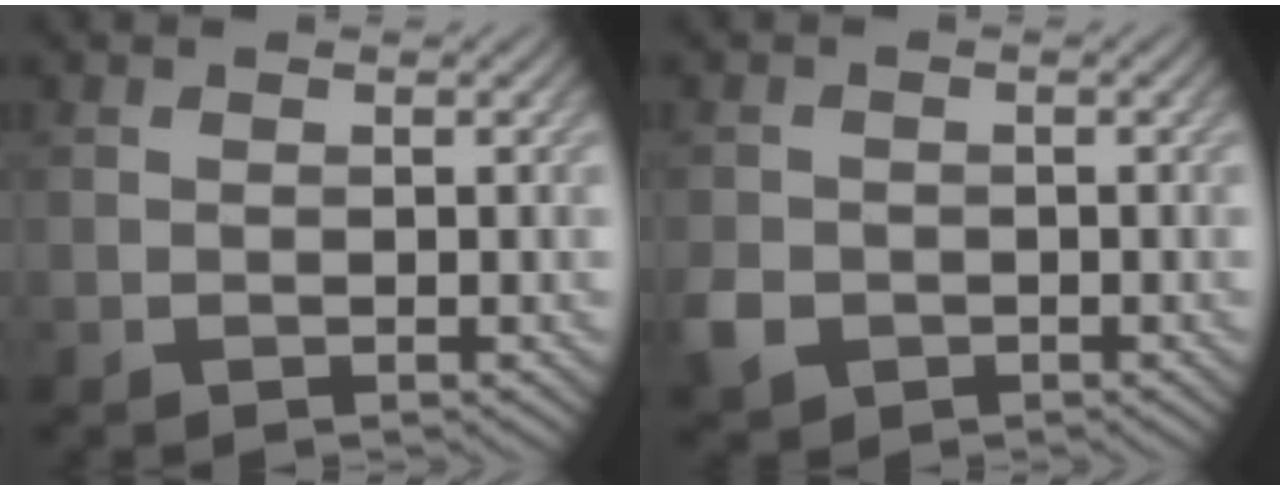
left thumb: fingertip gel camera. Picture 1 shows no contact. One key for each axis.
{"total": 3.4, "fx": -1.5, "fy": 2.6, "fz": 1.4, "tx": -0.037, "ty": -0.009, "tz": -0.036}